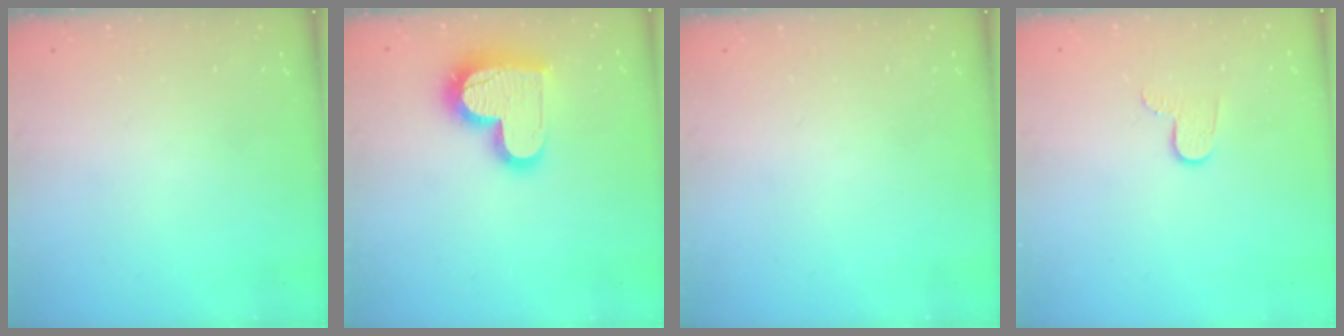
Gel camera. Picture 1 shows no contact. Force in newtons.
{"total": 17.0, "press": 16.9, "slide": 1.3}
{"total": 0.0}
{"total": 4.6, "press": 4.6, "slide": 0.5}